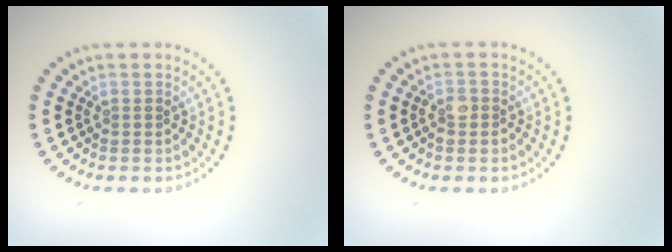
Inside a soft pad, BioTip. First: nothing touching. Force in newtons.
{"total": 1.5, "press": 1.4, "slide": 0.7}